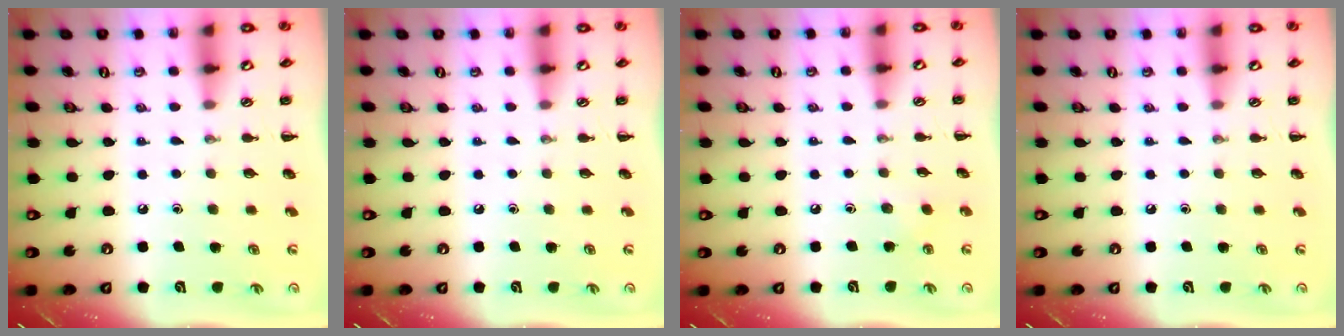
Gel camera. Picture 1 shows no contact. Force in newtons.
{"total": 0.0}
{"total": 3.1, "press": 3.0, "slide": 1.0}
{"total": 0.0}